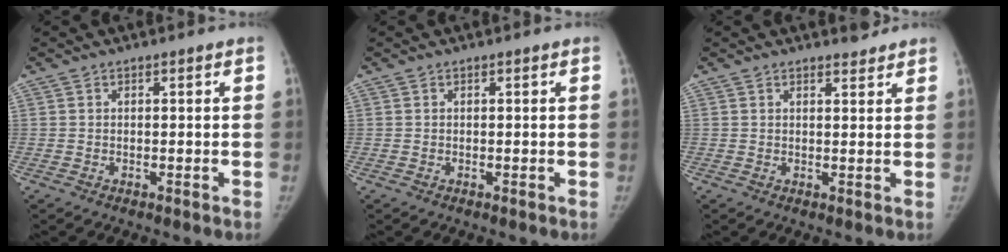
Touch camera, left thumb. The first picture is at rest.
{"total": 0.0}
{"total": 2.2, "force": [2.0, 0.6, 0.4], "torque": [0.007, -0.015, 0.027]}